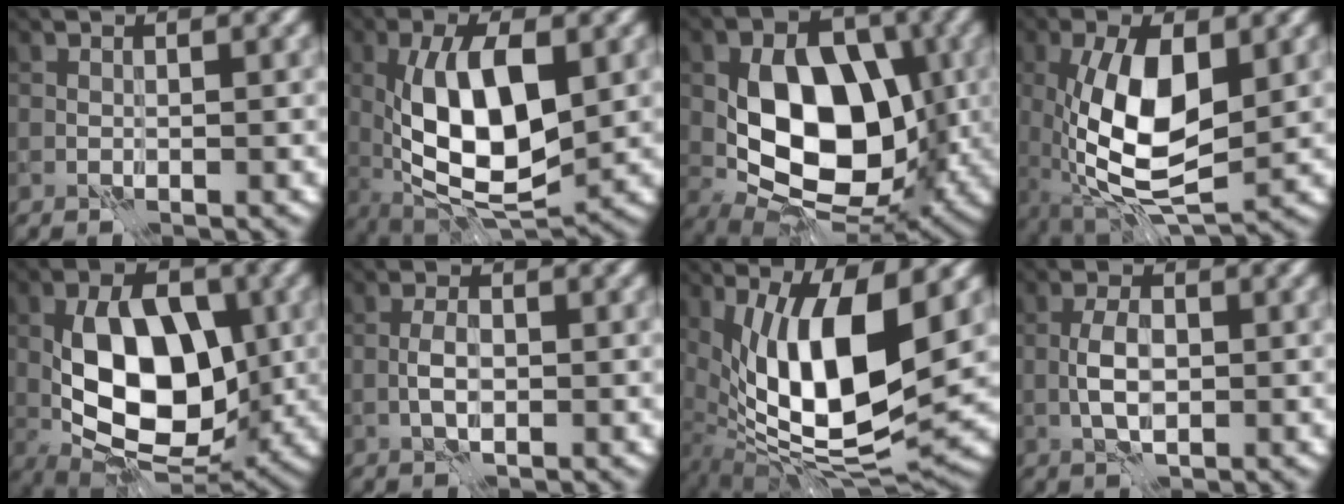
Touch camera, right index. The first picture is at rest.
{"total": 10.5, "force": [0.1, 4.3, 9.5], "torque": [-0.169, -0.002, 0.001]}
{"total": 10.7, "force": [-0.3, 7.1, 8.0], "torque": [-0.131, -0.011, -0.006]}
{"total": 10.0, "force": [-0.4, 4.6, 8.9], "torque": [-0.180, -0.008, -0.004]}
{"total": 10.6, "force": [-0.7, 6.3, 8.6], "torque": [-0.137, -0.001, -0.013]}
{"total": 2.2, "force": [-0.8, 1.0, 1.8], "torque": [-0.031, 0.002, -0.014]}
{"total": 12.4, "force": [1.6, 4.6, 11.4], "torque": [-0.186, -0.011, 0.026]}
{"total": 3.1, "force": [-0.7, 1.6, 2.6], "torque": [-0.050, 0.001, -0.013]}